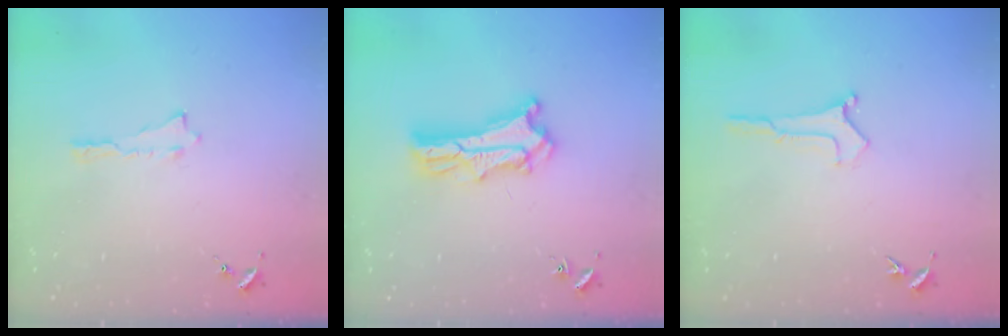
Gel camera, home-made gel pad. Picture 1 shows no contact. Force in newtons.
{"total": 7.6, "press": 7.6, "slide": 0.7}
{"total": 0.0}